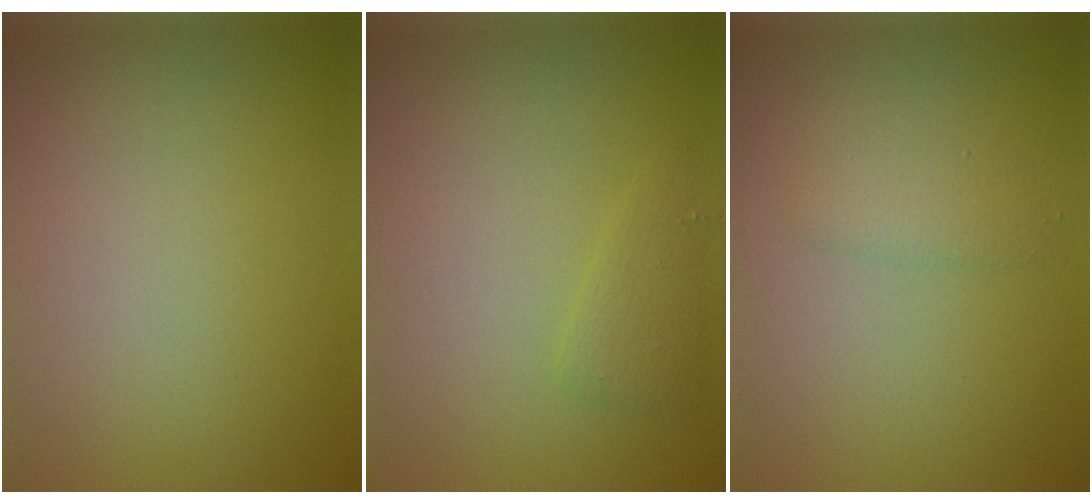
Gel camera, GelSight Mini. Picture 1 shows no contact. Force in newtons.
{"total": 1.4, "press": 1.4, "slide": 0.1}
{"total": 1.6, "press": 1.6, "slide": 0.1}